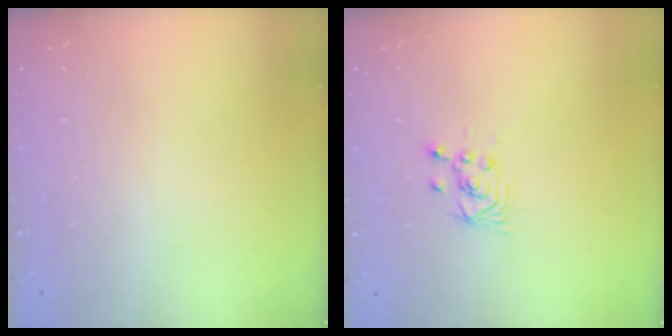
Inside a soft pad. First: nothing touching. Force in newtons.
{"total": 2.6, "press": 2.6, "slide": 0.1}